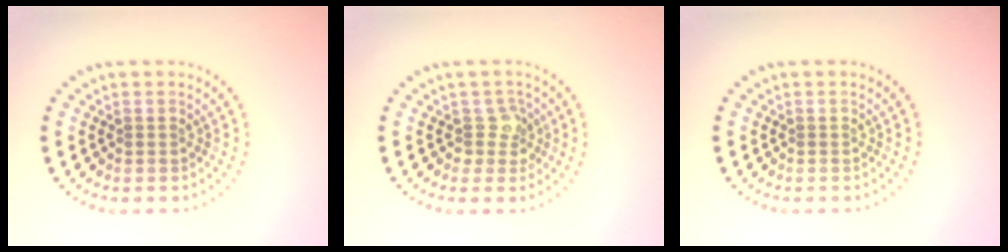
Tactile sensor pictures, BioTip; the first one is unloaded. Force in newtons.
{"total": 1.9, "press": 1.5, "slide": 1.1}
{"total": 0.0}